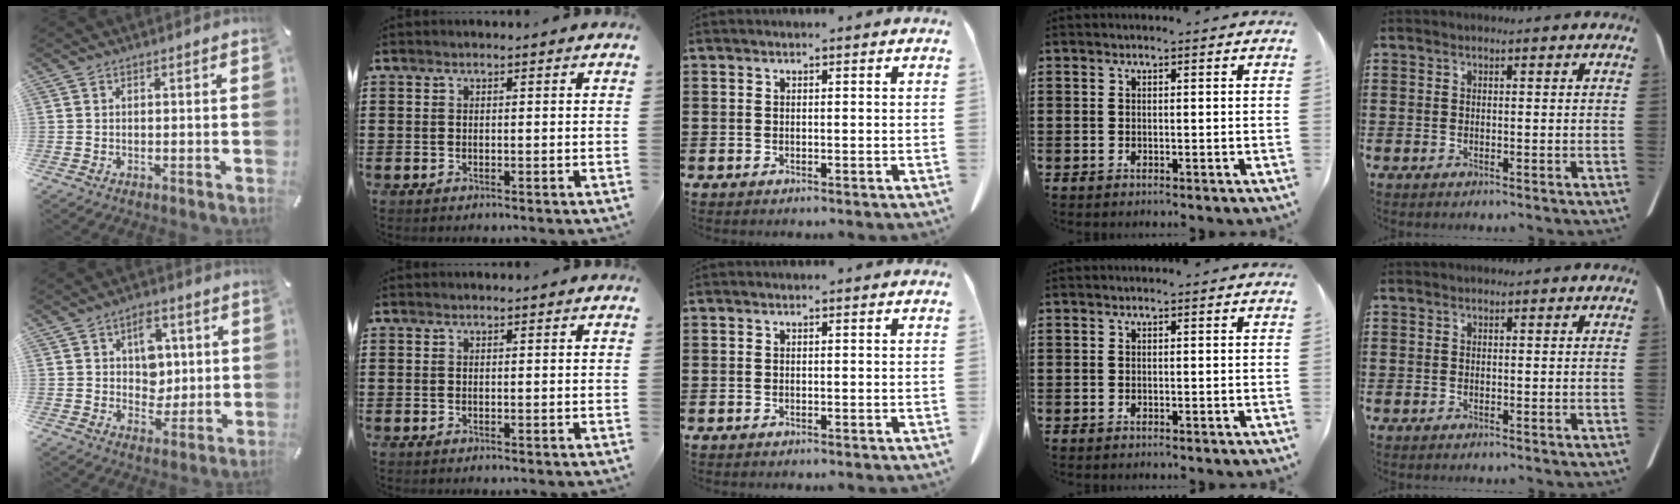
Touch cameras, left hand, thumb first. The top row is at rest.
{"thumb": {"total": 7.9, "force": [2.1, 6.2, 4.3], "torque": [-0.051, 0.000, 0.031]}}